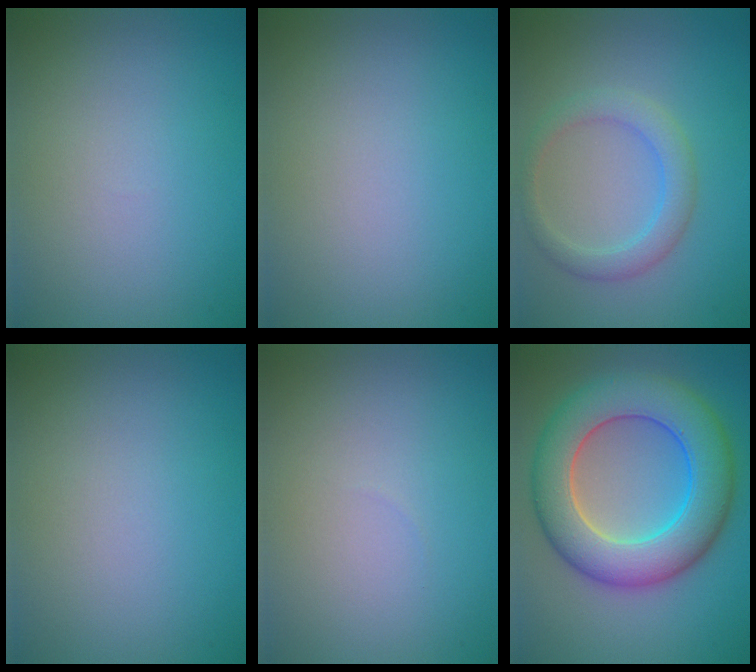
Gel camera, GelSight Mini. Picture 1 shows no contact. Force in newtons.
{"total": 0.0}
{"total": 3.0, "press": 3.0, "slide": 0.0}
{"total": 0.0}
{"total": 0.0}
{"total": 9.8, "press": 9.8, "slide": 0.3}